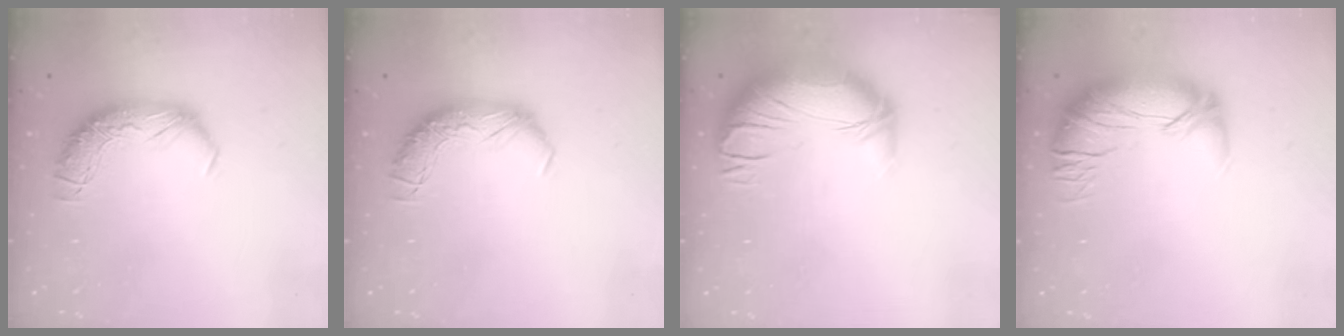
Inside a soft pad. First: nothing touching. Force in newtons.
{"total": 0.0}
{"total": 3.7, "press": 2.2, "slide": 3.0}
{"total": 2.9, "press": 0.6, "slide": 2.9}